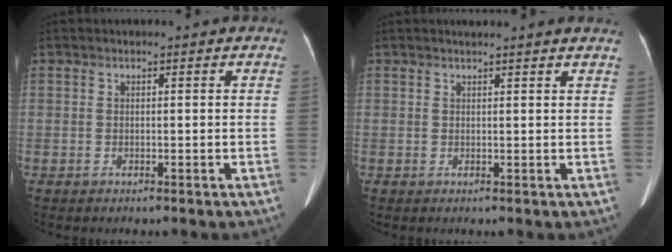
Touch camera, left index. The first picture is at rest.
{"total": 5.4, "force": [5.0, -0.1, 2.1], "torque": [-0.027, 0.017, 0.048]}